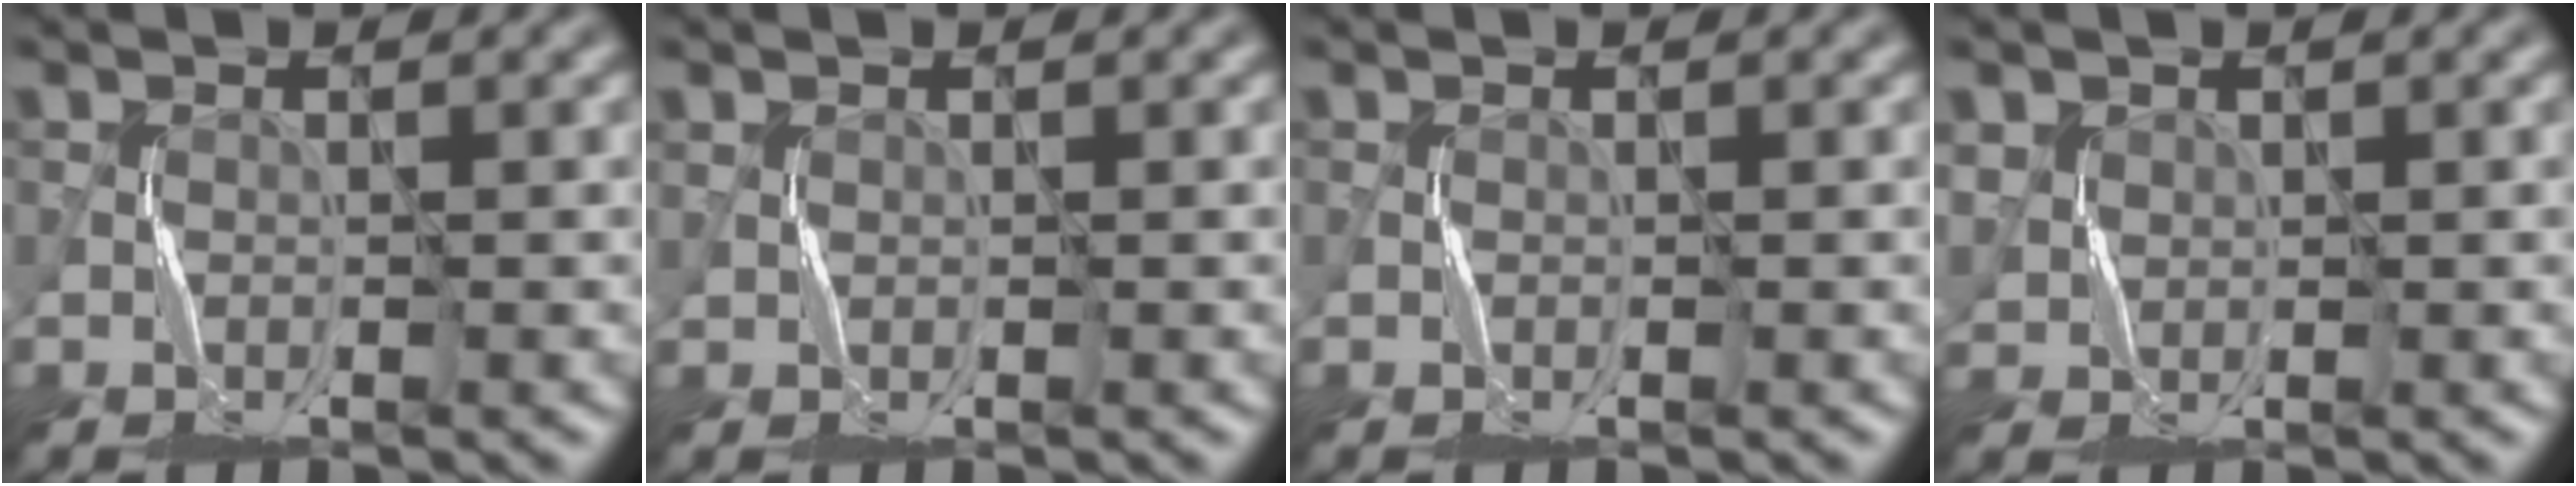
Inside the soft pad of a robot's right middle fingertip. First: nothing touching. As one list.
[{"total": 0.7, "force": [0.6, 0.3, -0.1], "torque": [0.003, -0.002, 0.012]}, {"total": 0.0}, {"total": 1.4, "force": [0.9, 1.1, -0.2], "torque": [0.001, -0.004, 0.020]}]